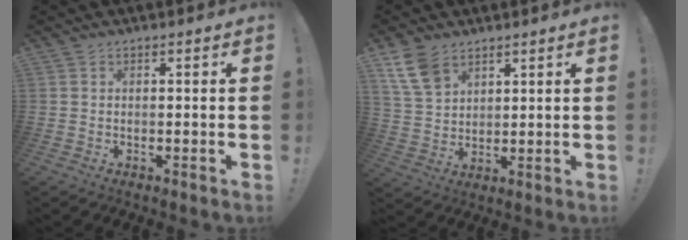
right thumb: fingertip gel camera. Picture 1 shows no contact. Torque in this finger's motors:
{"motor_torque": [0.00, 0.15, 0.74, 0.53, 0.00]}